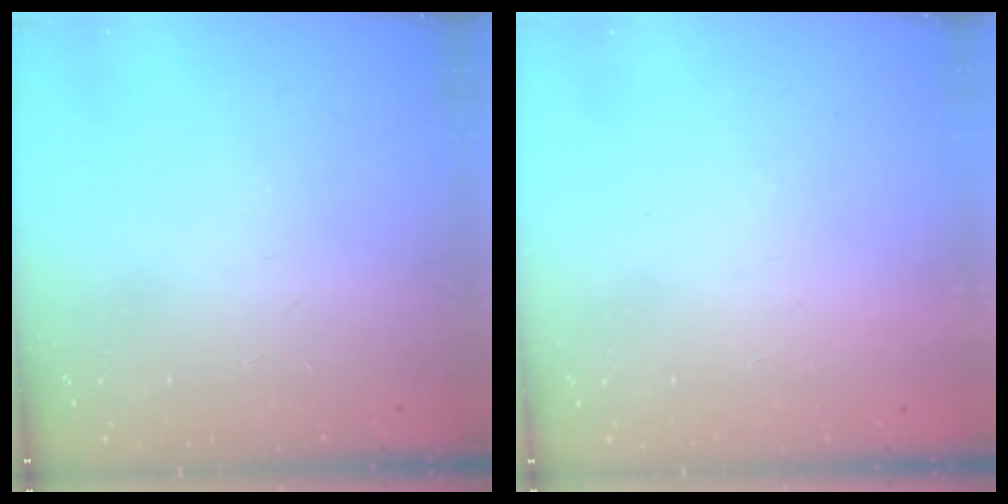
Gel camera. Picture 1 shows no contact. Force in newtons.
{"total": 1.5, "press": 1.5, "slide": 0.1}